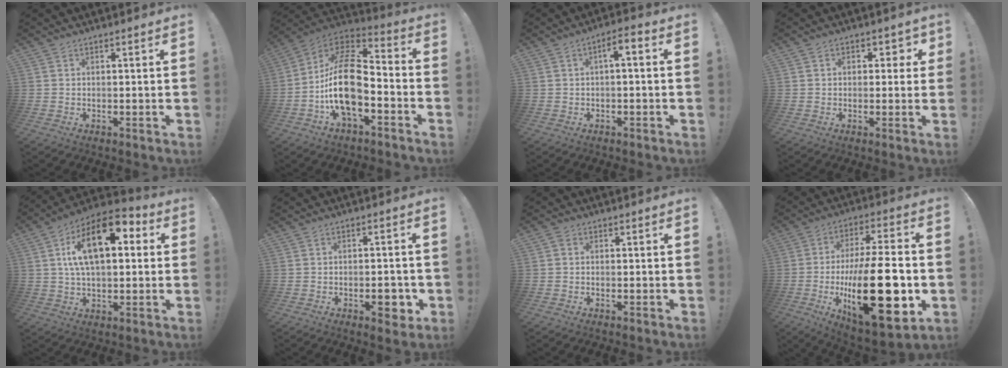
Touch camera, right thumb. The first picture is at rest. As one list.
[{"total": 19.7, "force": [-4.3, 10.5, 16.1], "torque": [-0.317, 0.028, -0.069]}, {"total": 4.0, "force": [-0.7, 1.2, 3.7], "torque": [-0.060, 0.004, -0.016]}, {"total": 3.5, "force": [0.4, 3.0, 1.7], "torque": [-0.005, 0.001, 0.002]}, {"total": 18.1, "force": [5.6, 8.6, 14.9], "torque": [-0.259, -0.013, 0.085]}, {"total": 4.9, "force": [-1.8, 2.4, 3.9], "torque": [-0.036, 0.004, -0.031]}, {"total": 0.6, "force": [-0.1, 0.6, 0.2], "torque": [-0.011, 0.004, -0.001]}, {"total": 29.6, "force": [-5.0, 11.3, 26.9], "torque": [-0.458, 0.013, -0.069]}]